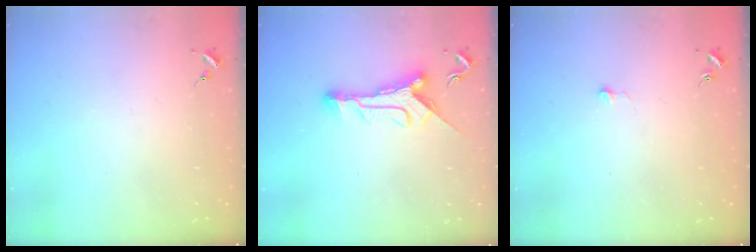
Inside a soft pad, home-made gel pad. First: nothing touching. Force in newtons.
{"total": 10.2, "press": 10.2, "slide": 0.7}
{"total": 2.9, "press": 2.9, "slide": 0.2}